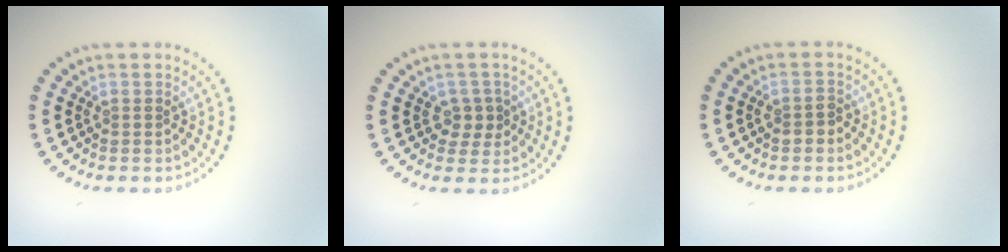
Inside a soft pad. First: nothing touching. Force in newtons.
{"total": 1.9, "press": 1.7, "slide": 0.8}
{"total": 1.4, "press": 1.3, "slide": 0.5}